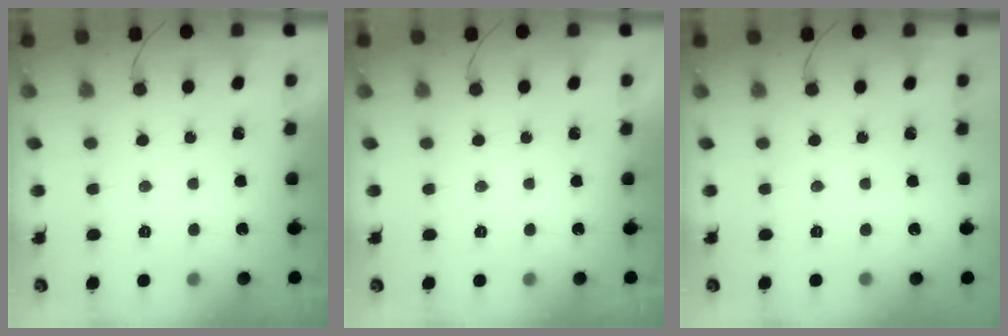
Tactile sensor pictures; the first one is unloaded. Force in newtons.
{"total": 0.0}
{"total": 0.0}